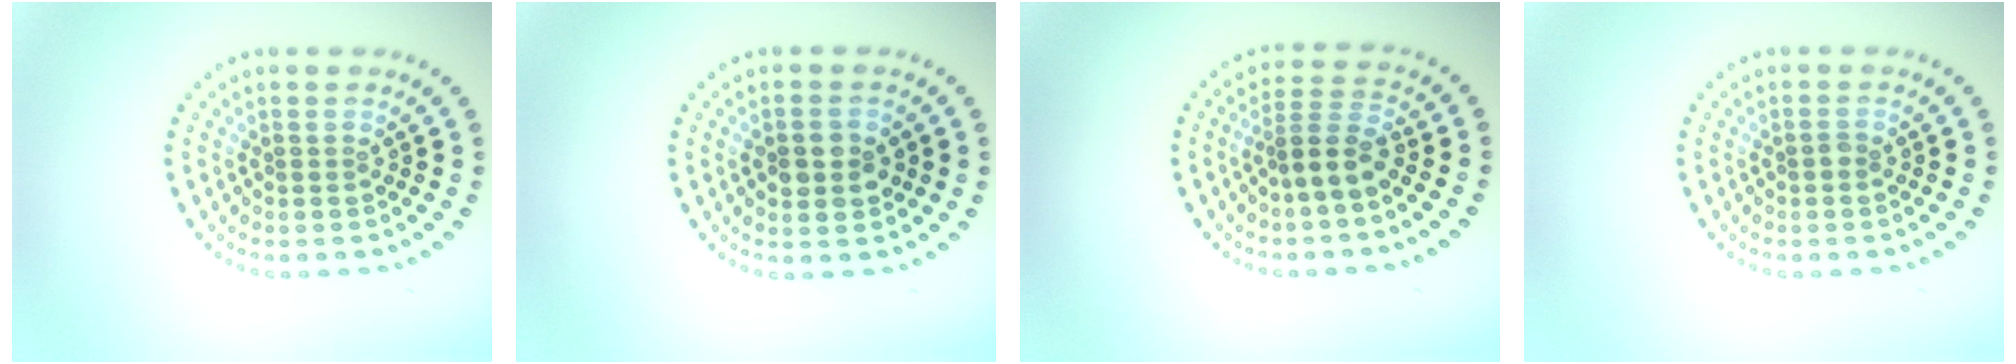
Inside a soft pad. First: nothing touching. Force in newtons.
{"total": 2.8, "press": 2.8, "slide": 0.1}
{"total": 2.7, "press": 2.2, "slide": 1.7}
{"total": 0.6, "press": 0.5, "slide": 0.3}